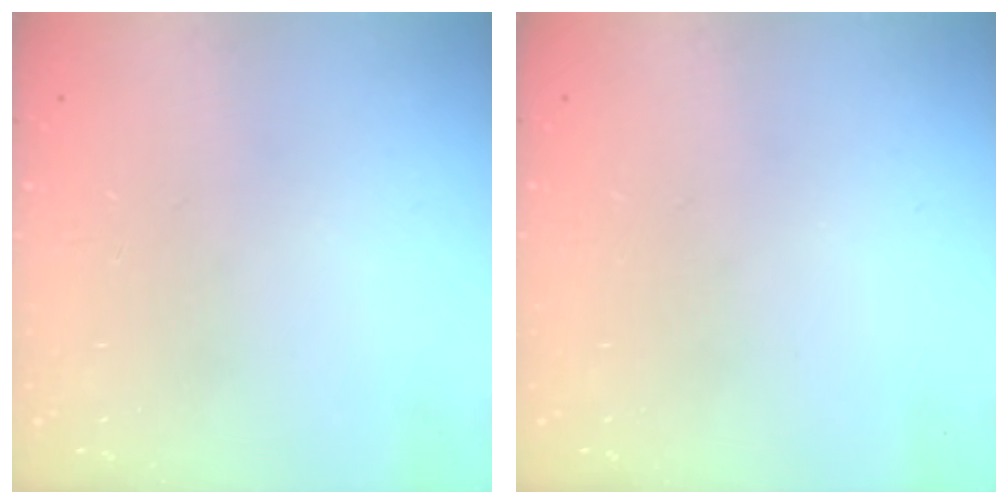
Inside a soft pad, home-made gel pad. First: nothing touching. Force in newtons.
{"total": 0.0}